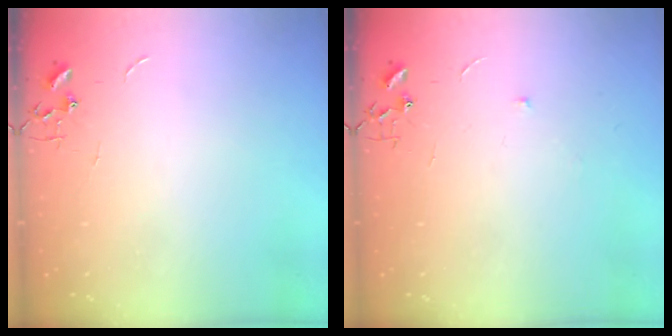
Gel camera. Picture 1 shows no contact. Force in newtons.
{"total": 3.5, "press": 3.5, "slide": 0.6}